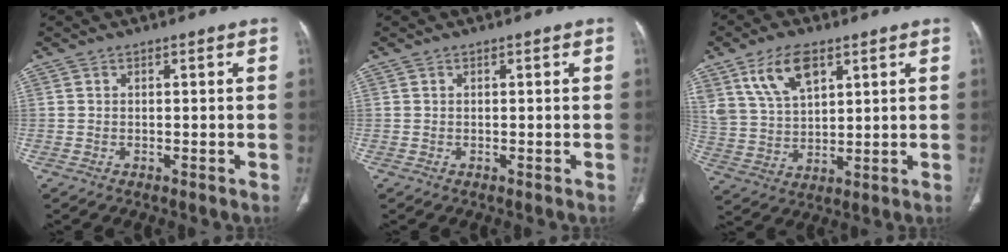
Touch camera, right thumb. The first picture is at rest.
{"total": 0.0}
{"total": 11.1, "force": [6.0, 5.8, 7.3], "torque": [-0.128, -0.018, 0.126]}